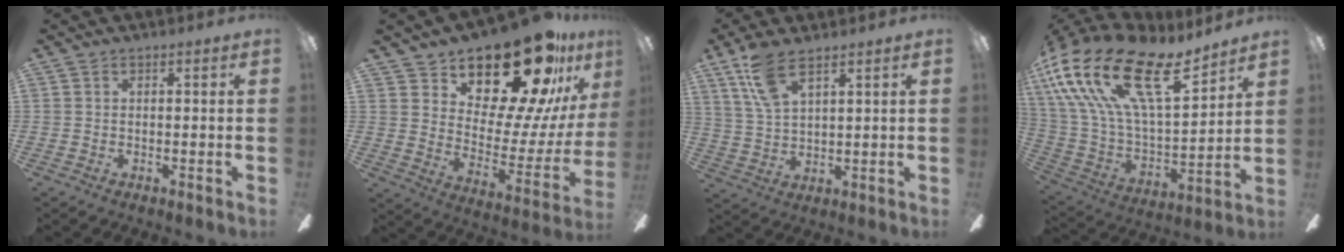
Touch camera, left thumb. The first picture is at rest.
{"total": 24.7, "force": [19.4, 9.3, 12.3], "torque": [-0.171, -0.147, 0.331]}
{"total": 9.1, "force": [6.3, 3.3, 5.7], "torque": [-0.126, -0.016, 0.119]}
{"total": 27.0, "force": [15.3, 11.4, 19.0], "torque": [-0.385, -0.088, 0.268]}